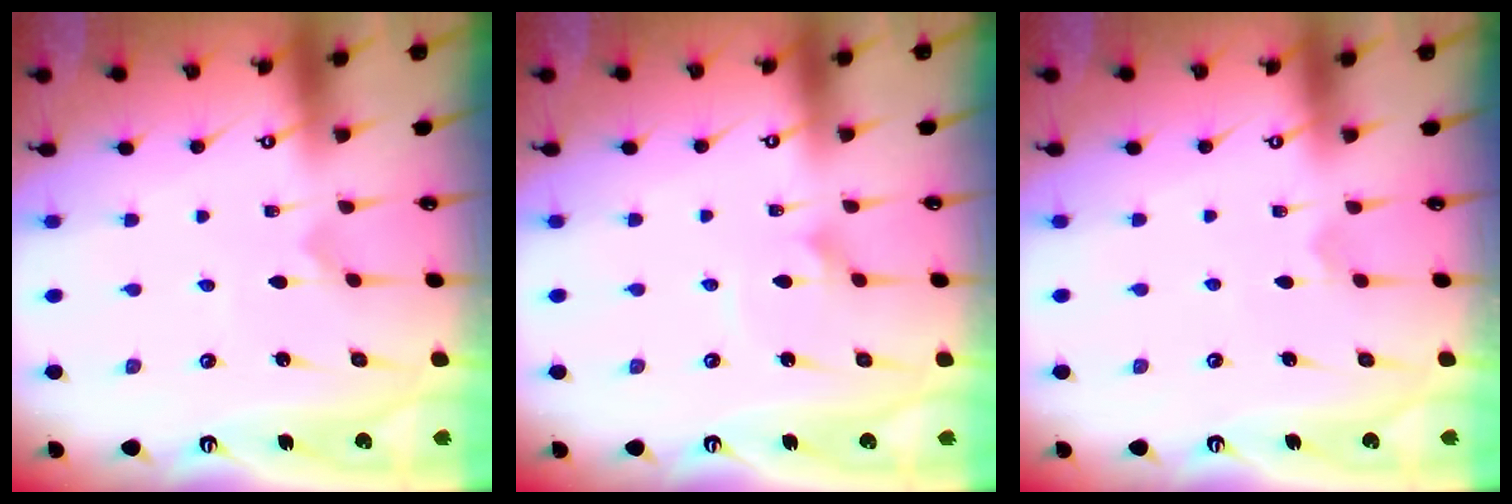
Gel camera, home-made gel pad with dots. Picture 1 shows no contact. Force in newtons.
{"total": 2.7, "press": 2.7, "slide": 0.2}
{"total": 2.7, "press": 2.6, "slide": 0.7}